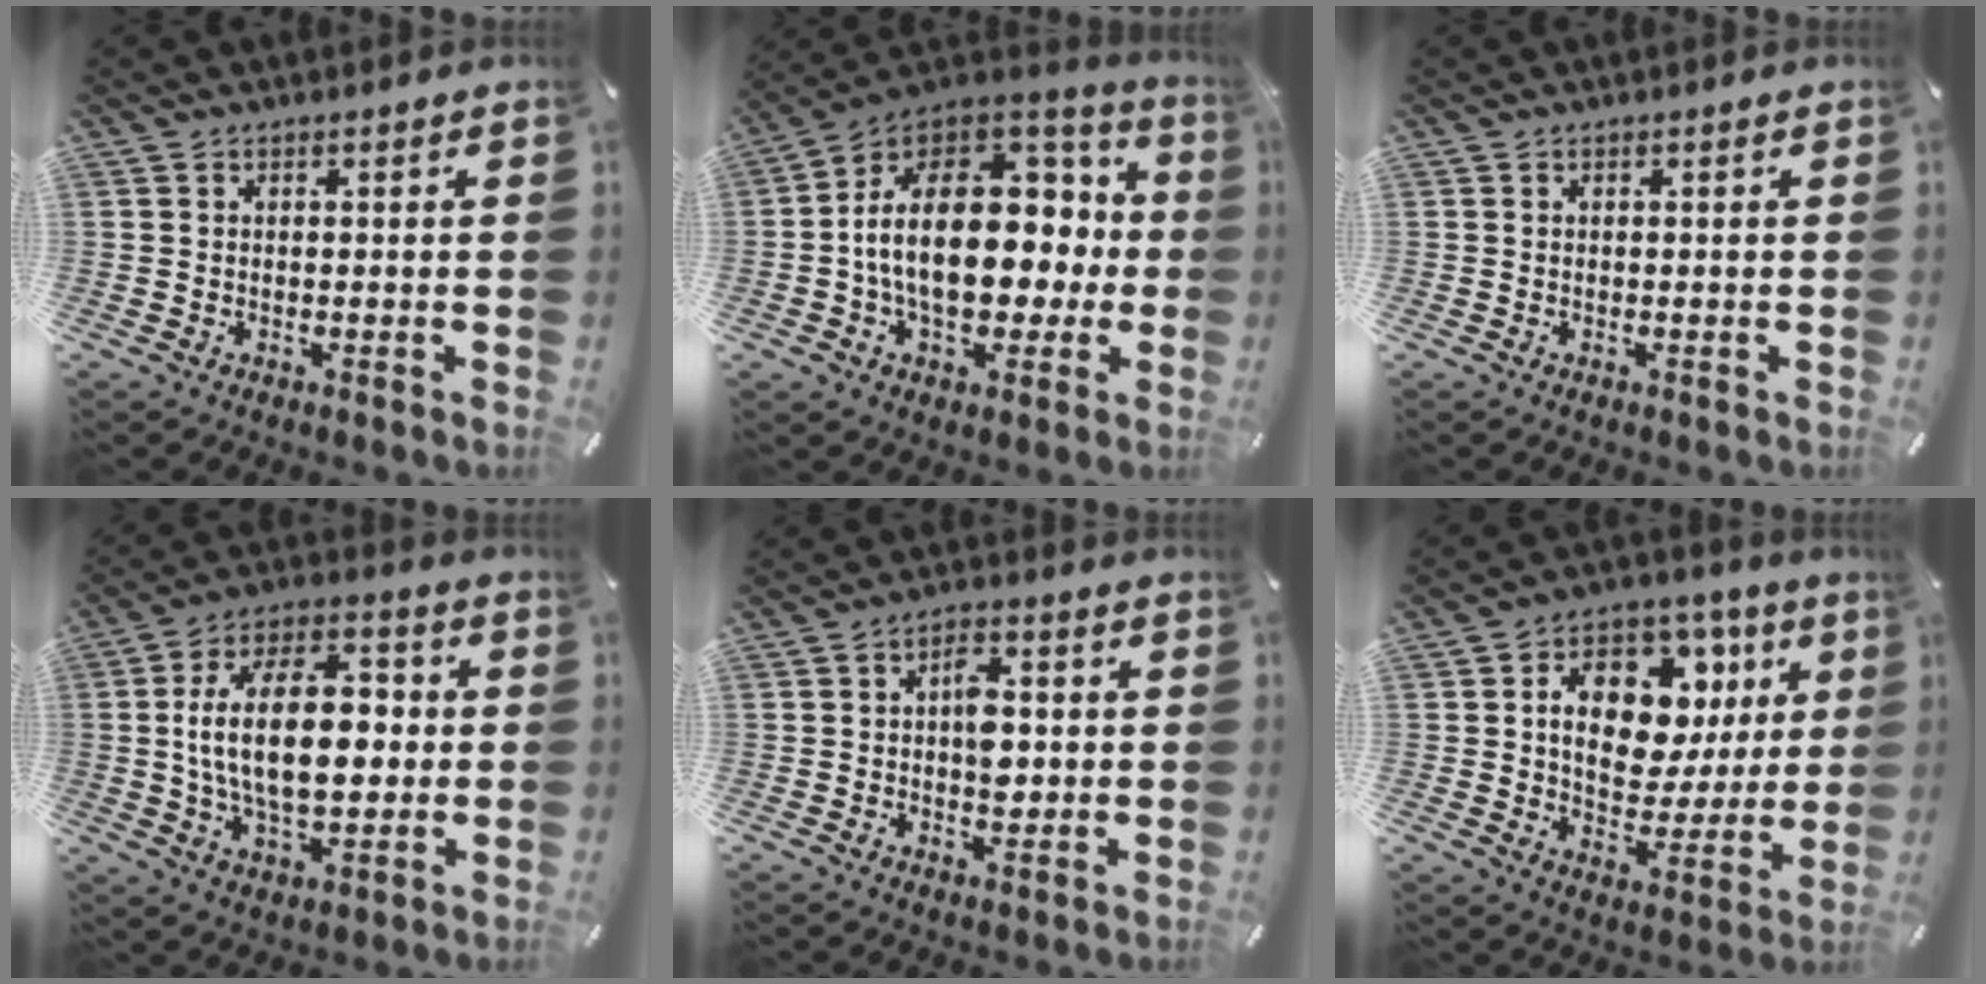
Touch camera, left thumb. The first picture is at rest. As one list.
[{"total": 22.4, "force": [-0.2, 14.8, 16.8], "torque": [-0.281, 0.005, 0.006]}, {"total": 0.0}, {"total": 19.6, "force": [0.3, 11.3, 16.0], "torque": [-0.292, 0.003, -0.001]}, {"total": 6.7, "force": [0.1, 4.0, 5.3], "torque": [-0.068, 0.000, -0.003]}, {"total": 16.6, "force": [5.0, 11.6, 10.7], "torque": [-0.158, -0.016, 0.093]}]